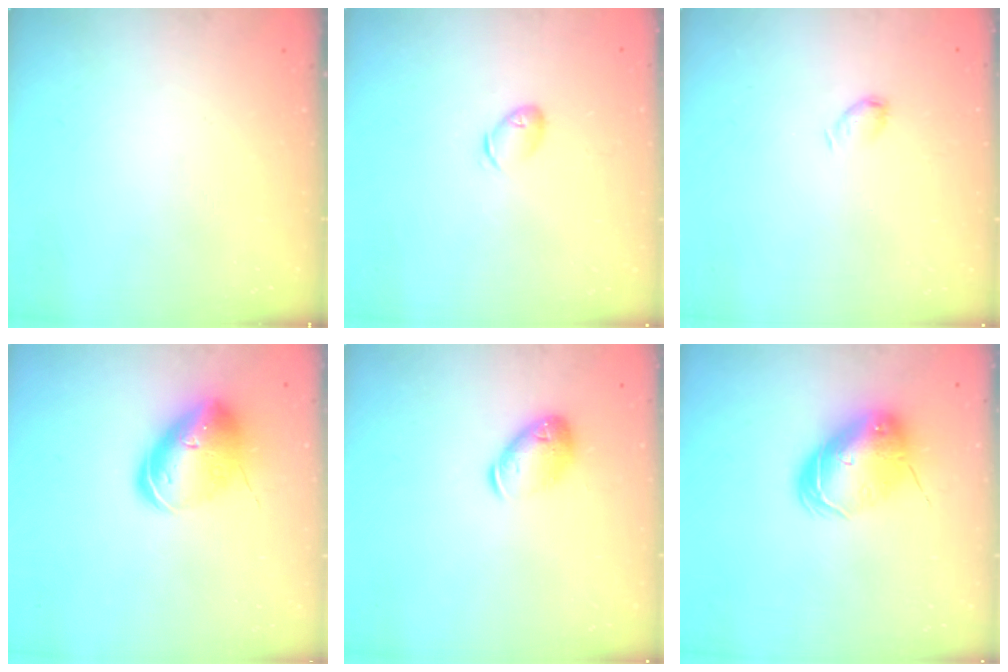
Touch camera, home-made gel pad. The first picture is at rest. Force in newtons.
{"total": 5.7, "press": 5.6, "slide": 1.0}
{"total": 3.7, "press": 3.7, "slide": 0.7}
{"total": 13.2, "press": 13.0, "slide": 2.3}
{"total": 9.7, "press": 9.5, "slide": 1.6}
{"total": 9.0, "press": 8.9, "slide": 1.7}